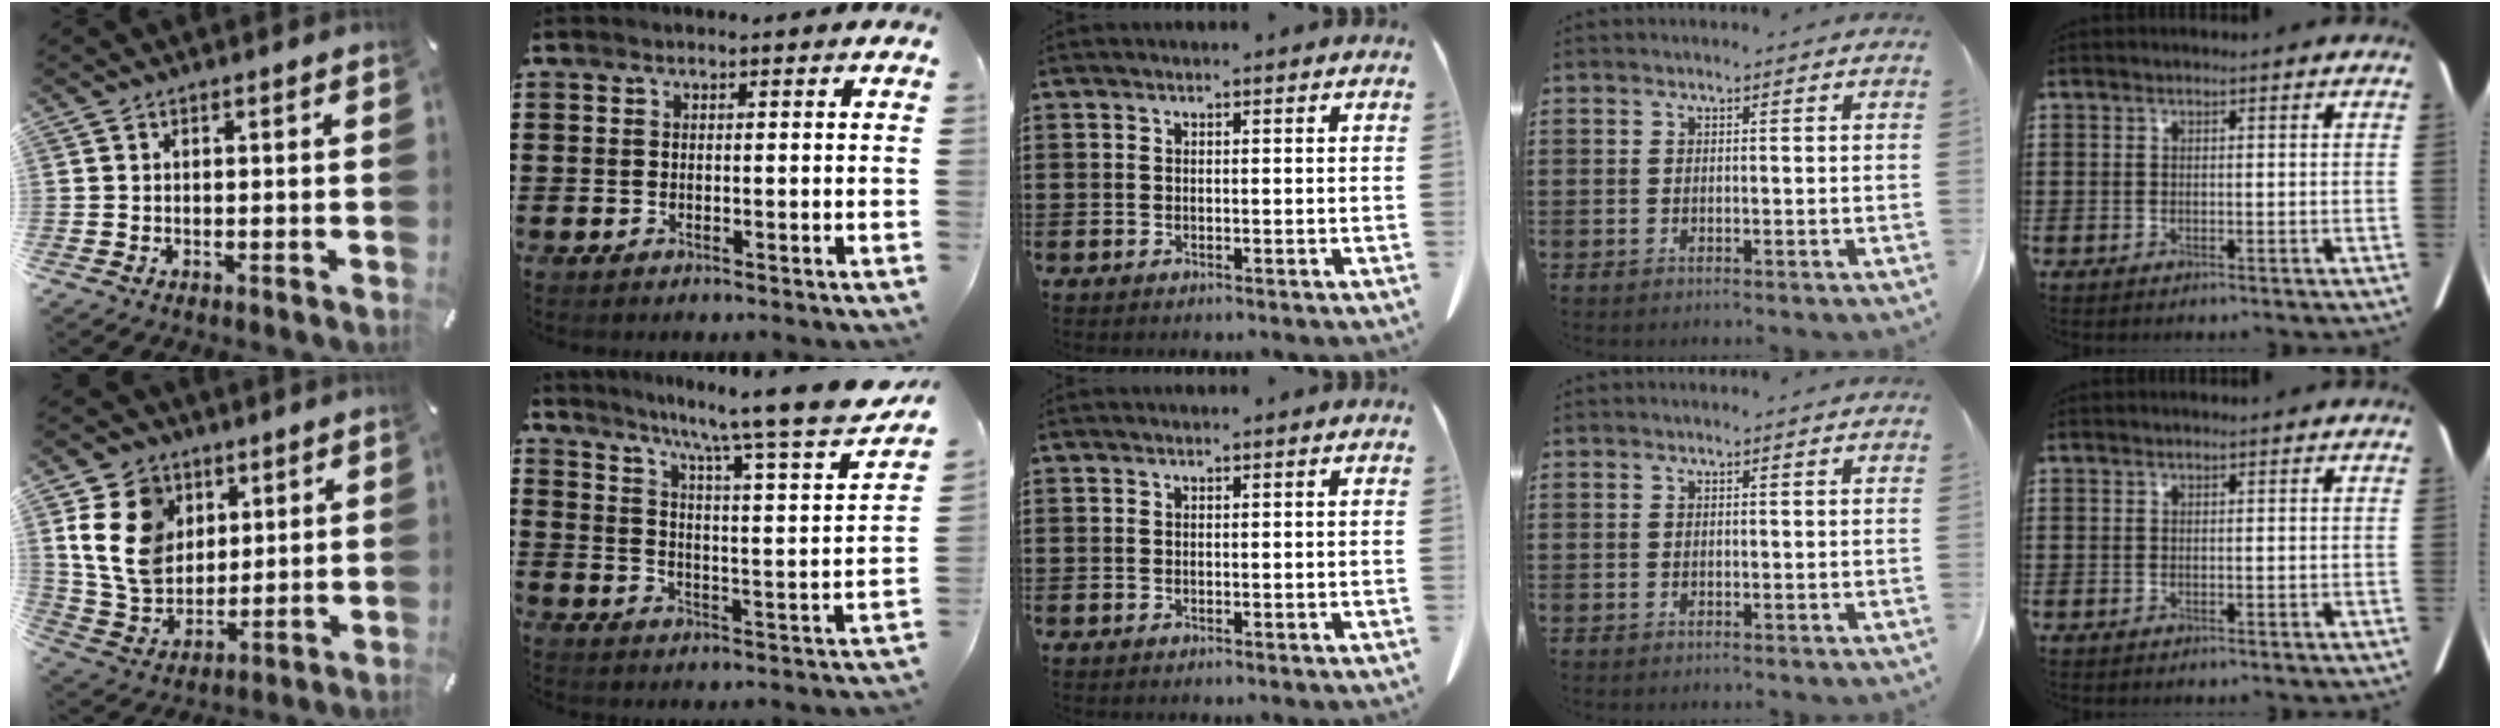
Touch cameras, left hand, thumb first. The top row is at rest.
{"thumb": {"total": 14.7, "force": [4.9, 11.9, 7.0], "torque": [-0.156, -0.010, 0.096]}, "index": {"total": 9.5, "force": [8.0, -1.0, 4.9], "torque": [-0.101, -0.076, 0.120]}}